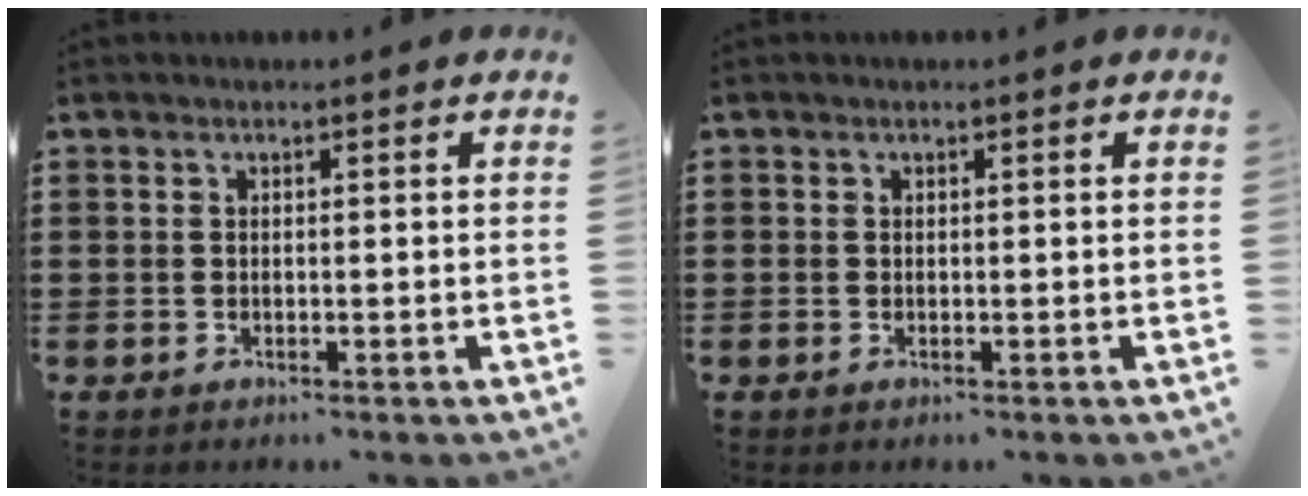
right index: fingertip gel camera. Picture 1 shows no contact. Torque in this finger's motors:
{"motor_torque": [0.16, -0.14, 0.01, 0.02]}